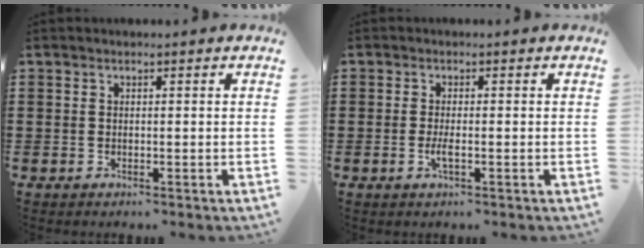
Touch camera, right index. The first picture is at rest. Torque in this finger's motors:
{"motor_torque": [1.41, 0.72, 0.36, 0.07]}